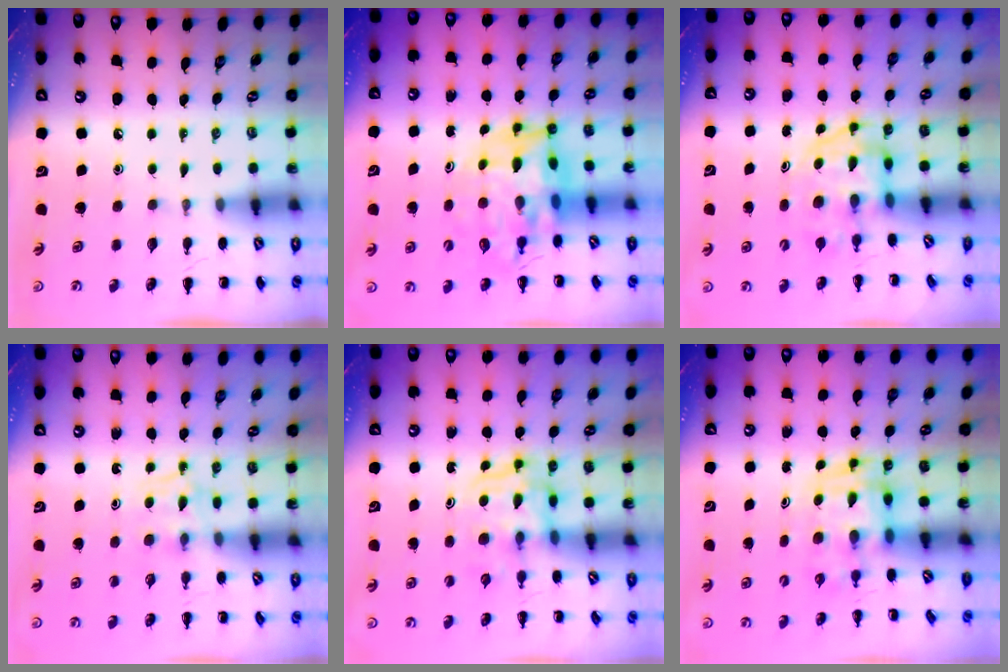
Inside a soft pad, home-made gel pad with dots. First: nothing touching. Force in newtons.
{"total": 8.5, "press": 8.1, "slide": 2.7}
{"total": 3.4, "press": 3.3, "slide": 0.5}
{"total": 3.2, "press": 2.8, "slide": 1.5}
{"total": 3.6, "press": 3.6, "slide": 0.2}
{"total": 3.5, "press": 3.5, "slide": 0.7}